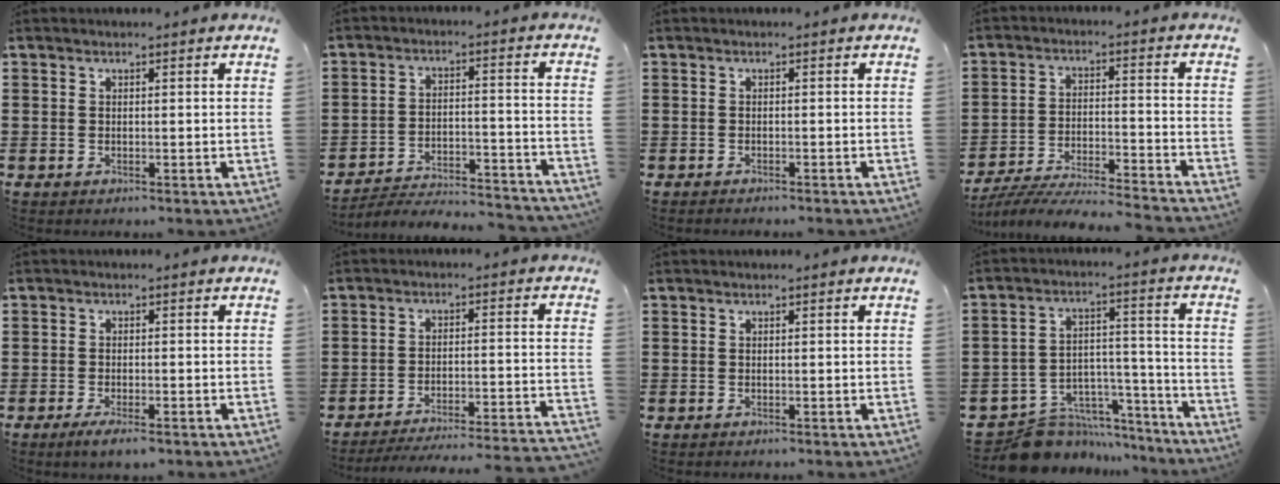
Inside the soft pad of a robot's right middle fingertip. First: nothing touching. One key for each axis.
{"total": 4.4, "fx": -4.2, "fy": 0.5, "fz": 1.2, "tx": -0.032, "ty": -0.001, "tz": -0.091}
{"total": 0.6, "fx": -0.6, "fy": 0.0, "fz": 0.0, "tx": -0.002, "ty": 0.000, "tz": -0.013}
{"total": 6.7, "fx": -6.4, "fy": 0.2, "fz": 1.8, "tx": -0.035, "ty": -0.003, "tz": -0.126}
{"total": 2.1, "fx": -1.5, "fy": 0.4, "fz": 1.5, "tx": -0.026, "ty": 0.001, "tz": -0.027}
{"total": 4.5, "fx": -4.2, "fy": -0.2, "fz": 1.6, "tx": -0.036, "ty": -0.014, "tz": -0.089}
{"total": 0.0}
{"total": 9.0, "fx": -8.0, "fy": 4.0, "fz": 1.2, "tx": -0.022, "ty": 0.025, "tz": -0.146}